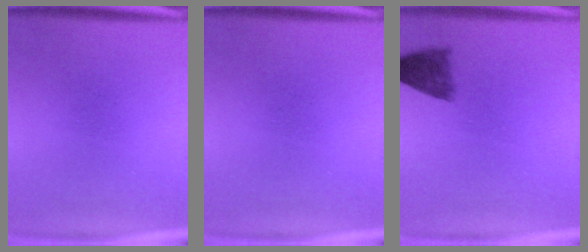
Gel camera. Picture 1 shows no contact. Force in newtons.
{"total": 0.0}
{"total": 4.0}